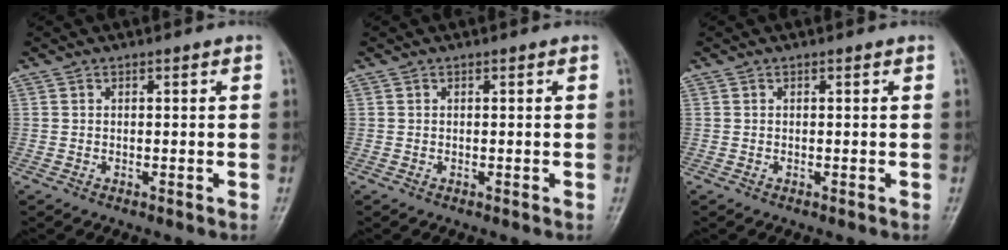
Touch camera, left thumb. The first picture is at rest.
{"total": 0.0}
{"total": 0.0}